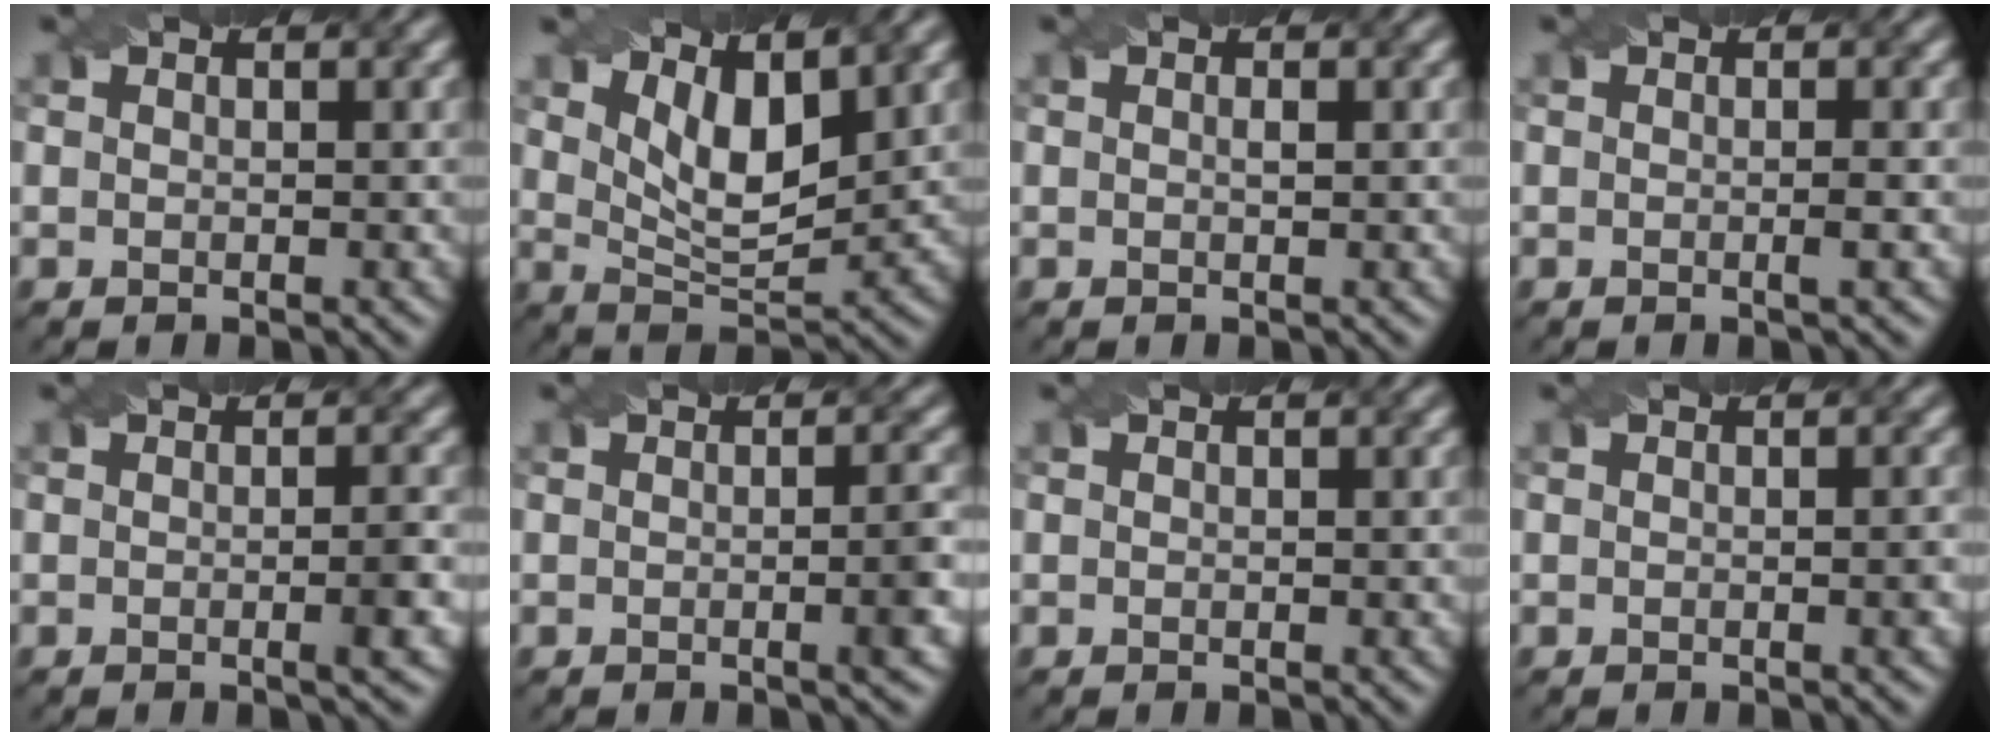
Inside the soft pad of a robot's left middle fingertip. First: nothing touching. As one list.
[{"total": 5.4, "force": [2.5, 2.3, 4.2], "torque": [-0.085, -0.010, 0.045]}, {"total": 0.5, "force": [0.0, 0.1, 0.5], "torque": [-0.011, 0.003, 0.002]}, {"total": 0.9, "force": [-0.3, -0.1, 0.9], "torque": [-0.013, -0.002, -0.006]}, {"total": 2.2, "force": [-0.5, 0.3, 2.1], "torque": [-0.028, -0.004, -0.009]}, {"total": 2.7, "force": [-0.4, 0.5, 2.6], "torque": [-0.027, 0.000, -0.009]}, {"total": 0.0}, {"total": 0.8, "force": [-0.3, -0.1, 0.8], "torque": [-0.008, 0.002, -0.003]}]